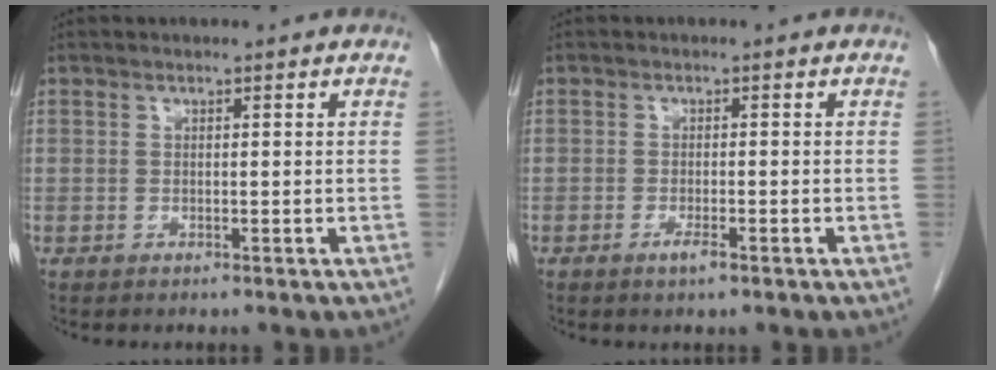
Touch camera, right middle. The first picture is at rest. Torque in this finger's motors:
{"motor_torque": [0.43, 0.04, 0.13, 0.04]}